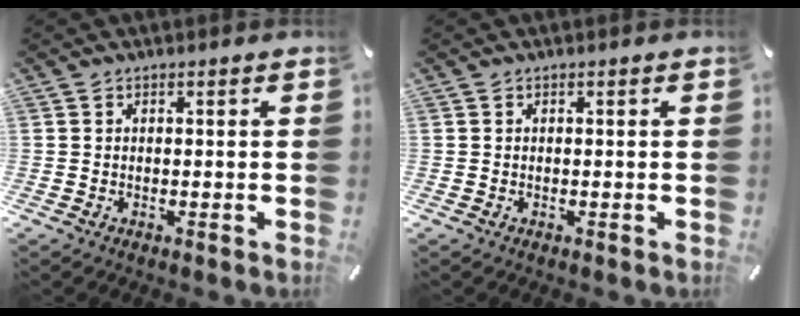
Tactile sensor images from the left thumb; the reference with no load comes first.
{"total": 0.0}